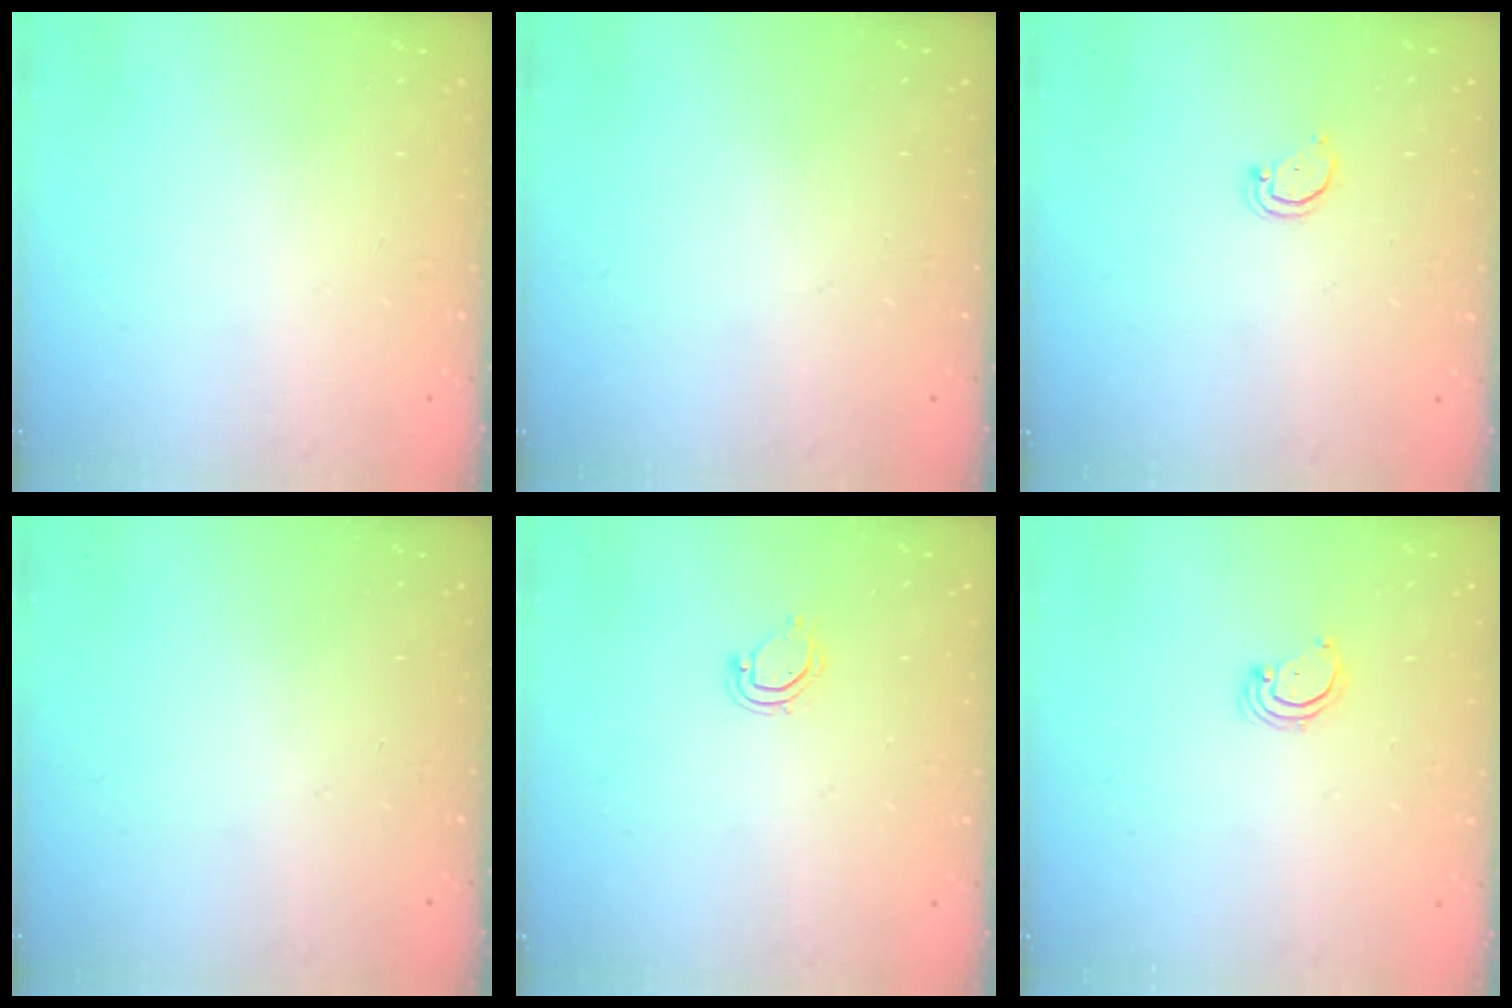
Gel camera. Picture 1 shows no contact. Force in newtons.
{"total": 0.0}
{"total": 2.1, "press": 2.1, "slide": 0.2}
{"total": 0.0}
{"total": 4.3, "press": 4.3, "slide": 0.3}
{"total": 2.5, "press": 2.5, "slide": 0.2}